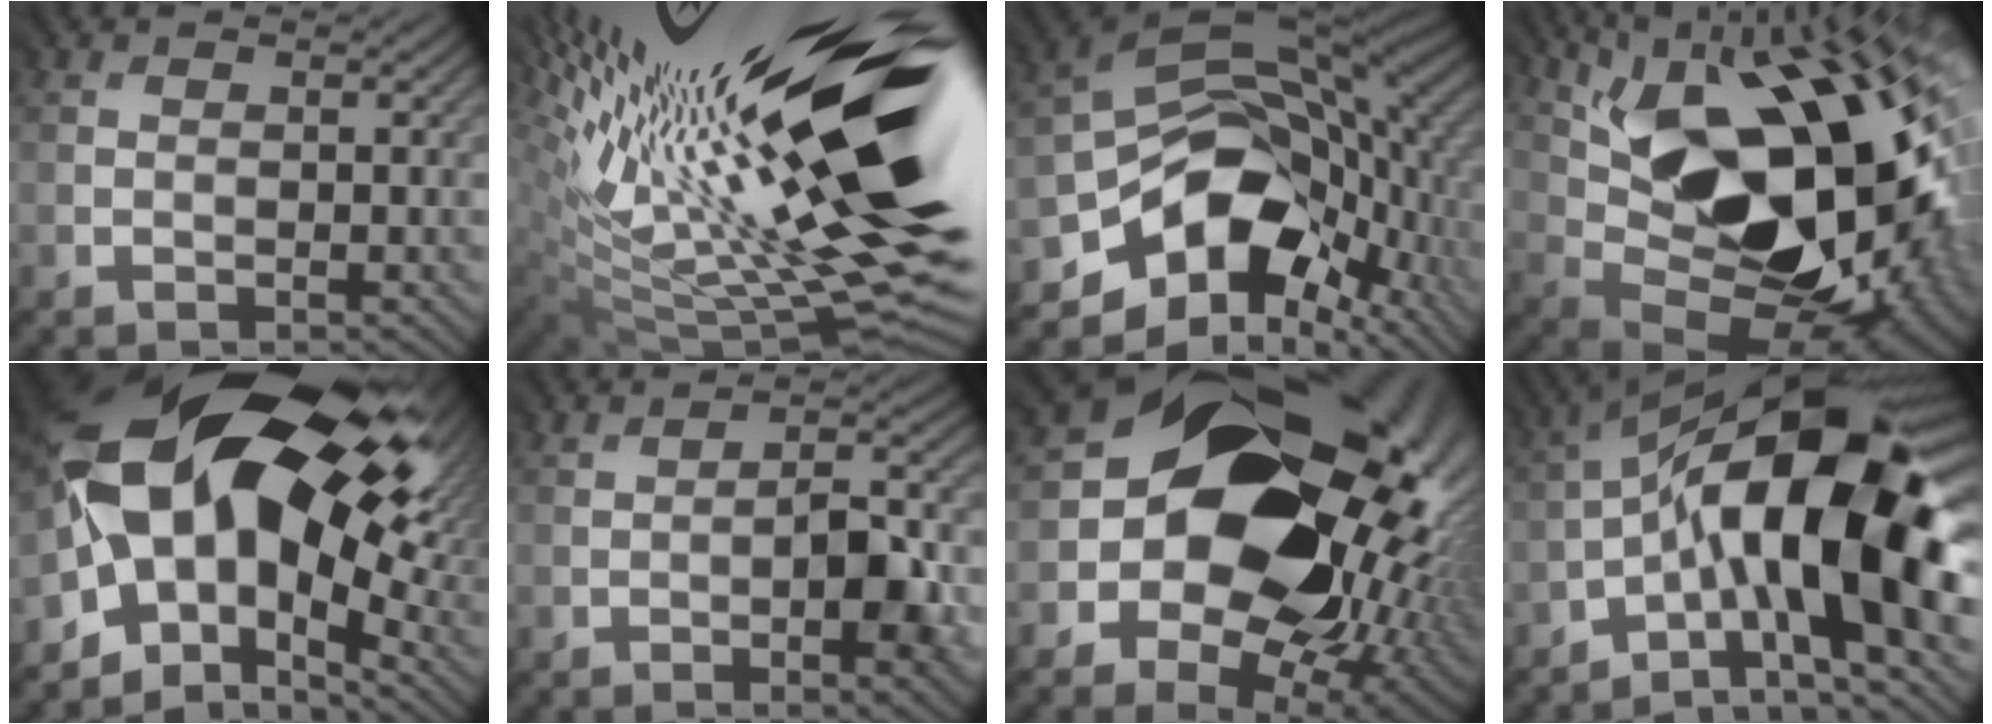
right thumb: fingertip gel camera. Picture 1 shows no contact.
{"total": 21.2, "force": [5.5, 4.6, 20.0], "torque": [-0.325, -0.025, 0.100]}
{"total": 14.8, "force": [-5.4, 9.9, 9.6], "torque": [-0.183, -0.019, -0.095]}
{"total": 21.4, "force": [5.3, 11.4, 17.4], "torque": [-0.293, 0.029, 0.100]}
{"total": 17.7, "force": [1.4, 11.2, 13.6], "torque": [-0.252, 0.004, 0.019]}
{"total": 6.3, "force": [-2.2, 1.9, 5.6], "torque": [-0.090, -0.004, -0.029]}
{"total": 21.3, "force": [0.3, 17.4, 12.2], "torque": [-0.211, -0.029, 0.022]}
{"total": 18.2, "force": [-3.0, 6.1, 16.8], "torque": [-0.263, 0.024, -0.061]}